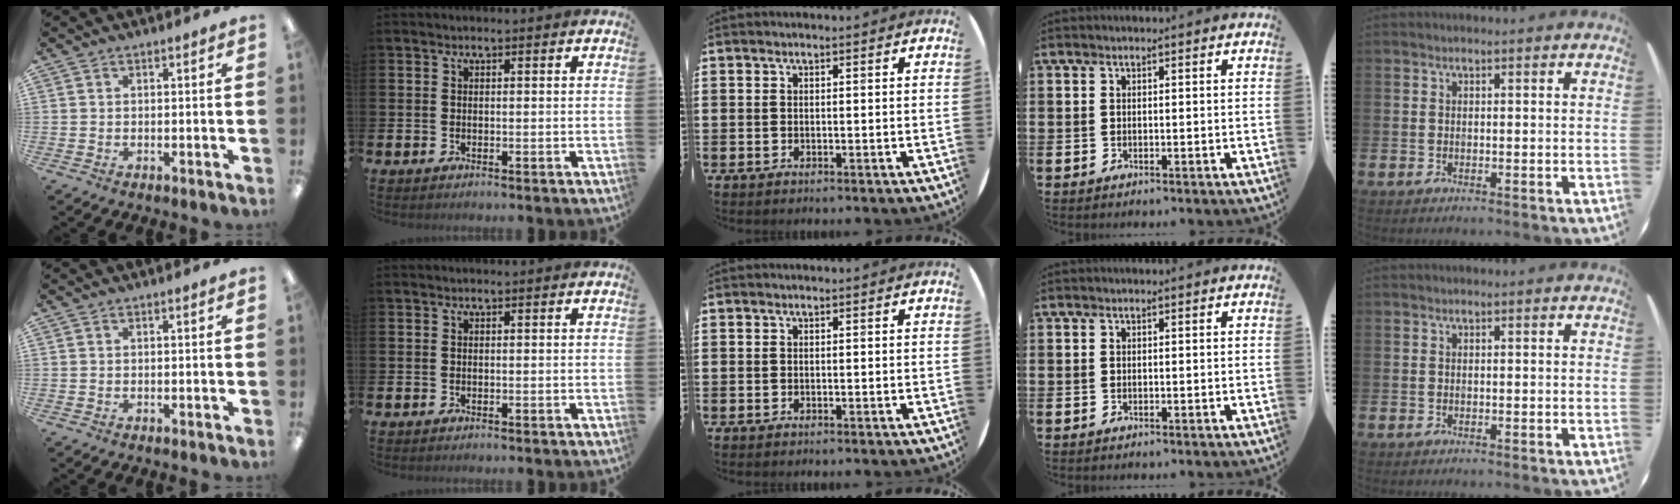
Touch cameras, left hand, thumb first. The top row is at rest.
{}